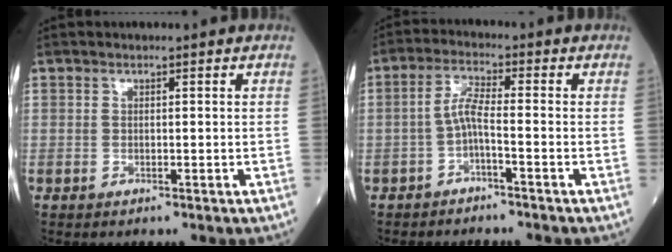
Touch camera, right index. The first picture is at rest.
{"total": 3.7, "force": [-1.6, 0.3, 3.3], "torque": [-0.067, 0.011, -0.033]}